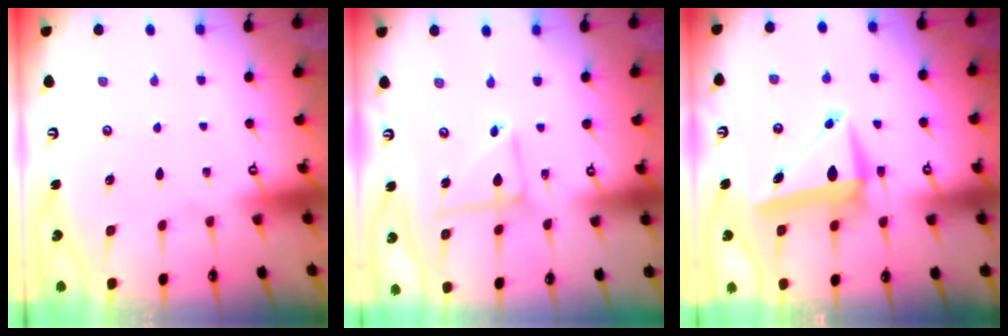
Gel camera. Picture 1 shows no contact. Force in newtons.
{"total": 7.3, "press": 7.2, "slide": 0.6}
{"total": 10.1, "press": 9.8, "slide": 2.2}